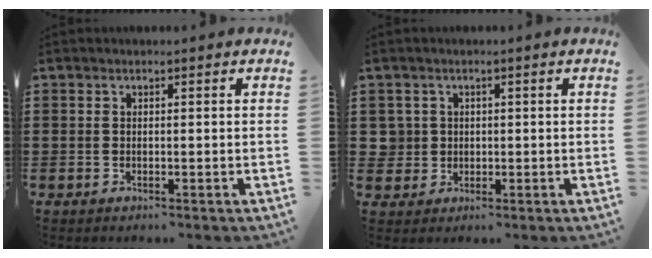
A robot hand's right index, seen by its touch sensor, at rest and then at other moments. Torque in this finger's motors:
{"motor_torque": [0.93, 1.21, 0.00, -0.01]}